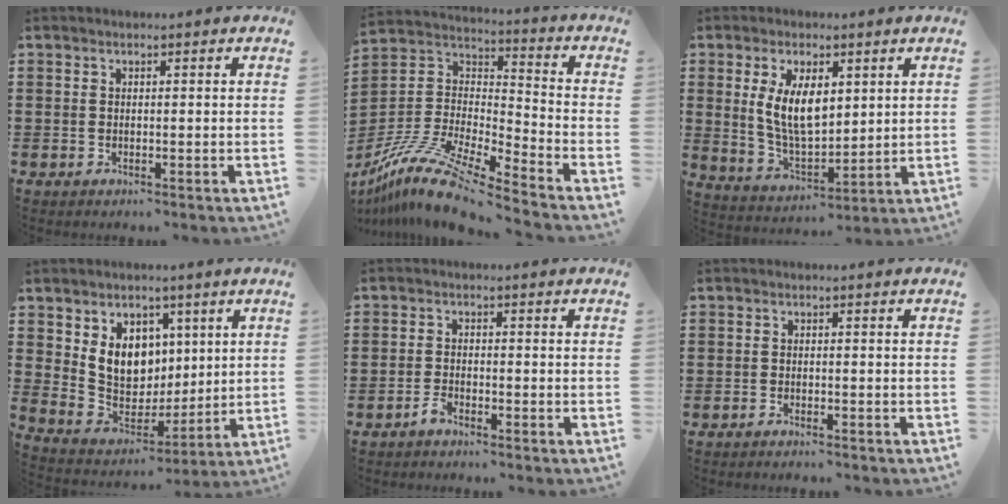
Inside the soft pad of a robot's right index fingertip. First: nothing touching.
{"total": 12.6, "force": [-10.7, 1.2, 6.5], "torque": [-0.143, 0.009, -0.214]}
{"total": 8.5, "force": [2.2, 4.4, 7.0], "torque": [-0.142, 0.005, 0.039]}
{"total": 9.3, "force": [3.1, 7.7, 4.1], "torque": [-0.103, -0.002, 0.063]}
{"total": 1.9, "force": [-1.7, 0.3, 0.8], "torque": [-0.025, -0.001, -0.036]}
{"total": 1.1, "force": [-1.1, -0.2, 0.1], "torque": [-0.004, -0.003, -0.022]}